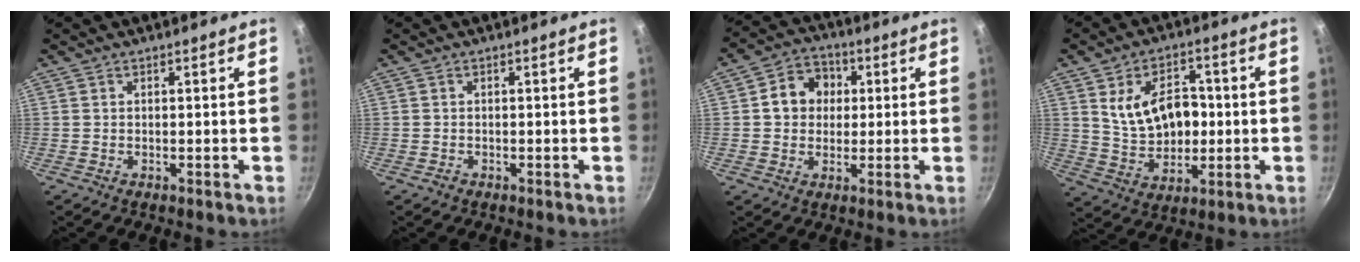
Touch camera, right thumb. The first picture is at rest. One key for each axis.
{"total": 0.7, "fx": -0.4, "fy": 0.6, "fz": 0.1, "tx": -0.002, "ty": 0.003, "tz": -0.006}
{"total": 8.5, "fx": 1.4, "fy": 7.4, "fz": 4.1, "tx": -0.029, "ty": 0.011, "tz": 0.009}
{"total": 13.0, "fx": 1.5, "fy": 8.9, "fz": 9.4, "tx": -0.120, "ty": -0.002, "tz": 0.038}